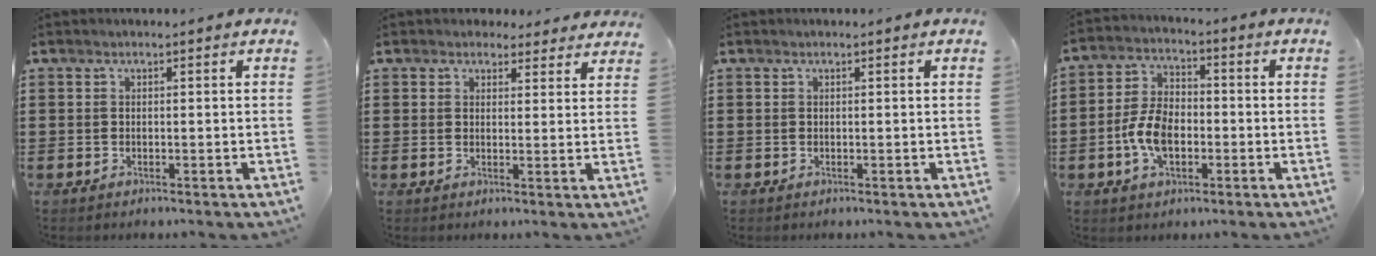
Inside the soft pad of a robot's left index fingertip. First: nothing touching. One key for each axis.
{"total": 3.0, "fx": 2.7, "fy": 1.2, "fz": 0.4, "tx": -0.010, "ty": -0.006, "tz": 0.050}
{"total": 0.0}
{"total": 7.2, "fx": -2.0, "fy": 4.3, "fz": 5.4, "tx": -0.130, "ty": 0.003, "tz": -0.044}